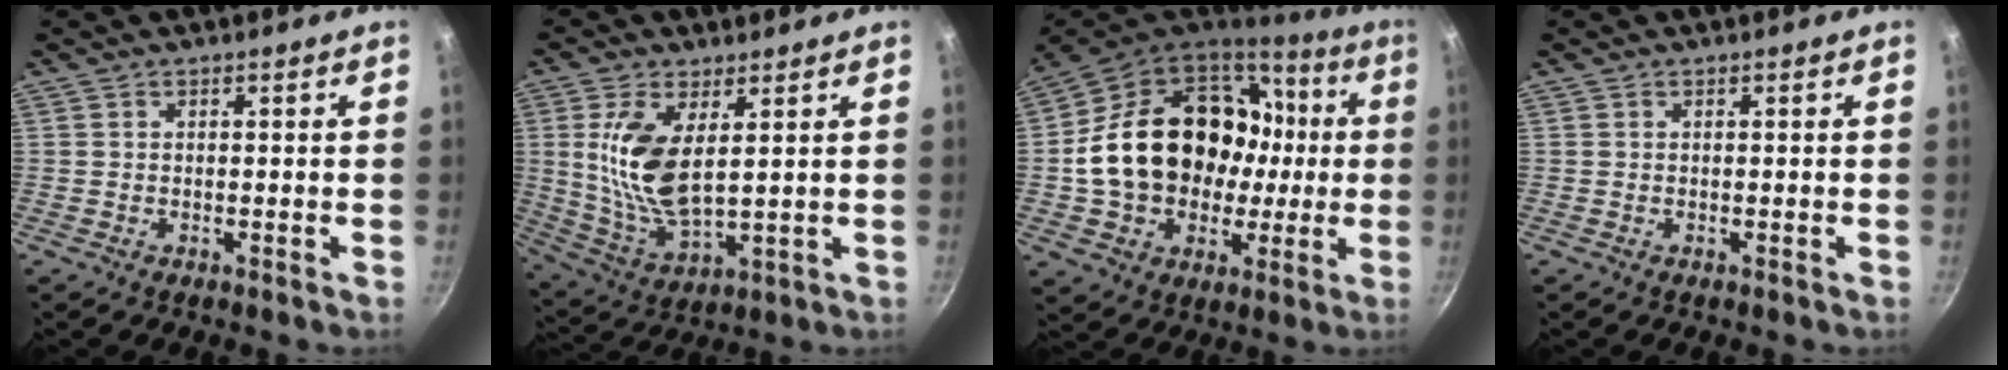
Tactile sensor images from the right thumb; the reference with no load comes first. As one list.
[{"total": 12.6, "force": [2.8, 5.7, 10.8], "torque": [-0.218, -0.020, 0.071]}, {"total": 25.7, "force": [-0.2, 19.1, 17.2], "torque": [-0.265, 0.044, 0.010]}, {"total": 0.0}]